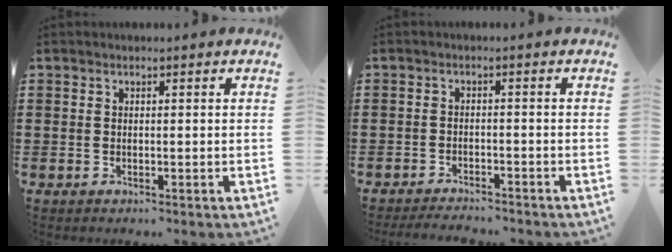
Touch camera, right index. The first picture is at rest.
{"total": 2.7, "force": [-2.7, 0.0, 0.0], "torque": [-0.005, -0.001, -0.057]}